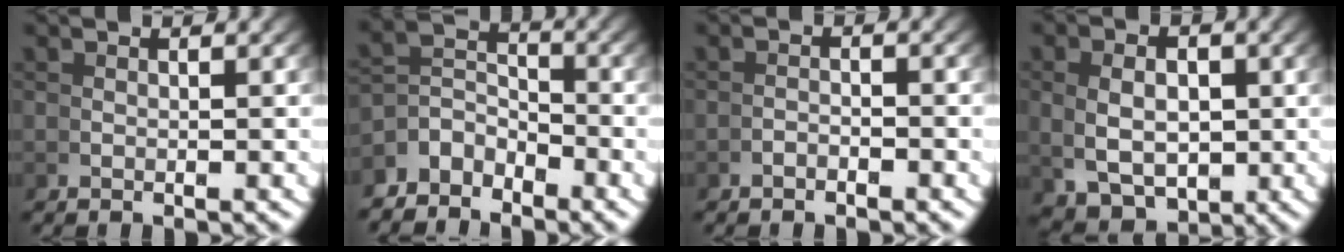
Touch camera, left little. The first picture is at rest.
{"total": 4.3, "force": [-1.4, 3.4, 2.2], "torque": [-0.041, -0.017, -0.027]}
{"total": 1.2, "force": [-1.0, -0.6, -0.2], "torque": [0.010, 0.003, -0.022]}
{"total": 5.4, "force": [-0.9, 3.7, 3.8], "torque": [-0.071, -0.029, 0.003]}